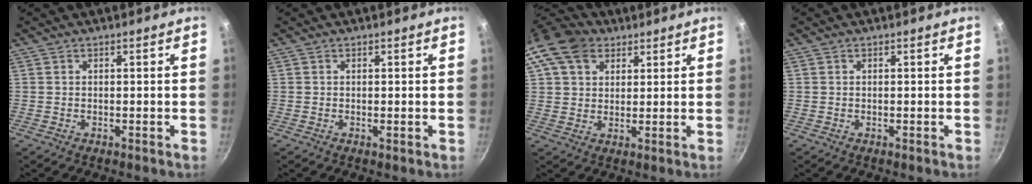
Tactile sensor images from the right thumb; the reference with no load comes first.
{"total": 0.0}
{"total": 13.3, "force": [6.1, 9.7, 6.7], "torque": [-0.120, 0.013, 0.100]}
{"total": 0.0}